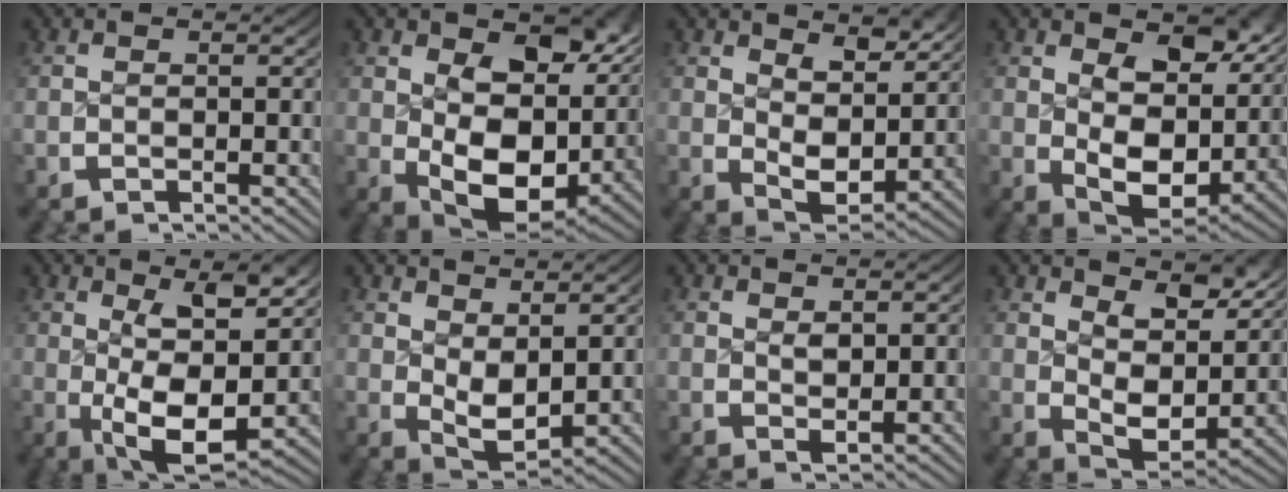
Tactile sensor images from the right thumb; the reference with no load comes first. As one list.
[{"total": 11.2, "force": [0.1, 7.2, 8.6], "torque": [-0.153, -0.055, 0.026]}, {"total": 5.2, "force": [1.9, 3.1, 3.7], "torque": [-0.067, -0.027, 0.042]}, {"total": 8.4, "force": [0.9, 5.2, 6.5], "torque": [-0.120, -0.043, 0.031]}, {"total": 8.8, "force": [-0.5, 4.5, 7.6], "torque": [-0.141, -0.040, 0.013]}, {"total": 4.2, "force": [0.9, 2.6, 3.2], "torque": [-0.062, -0.025, 0.028]}, {"total": 1.3, "force": [0.8, 0.6, 0.8], "torque": [-0.012, -0.009, 0.022]}, {"total": 6.2, "force": [2.3, 3.5, 4.6], "torque": [-0.082, -0.026, 0.047]}]